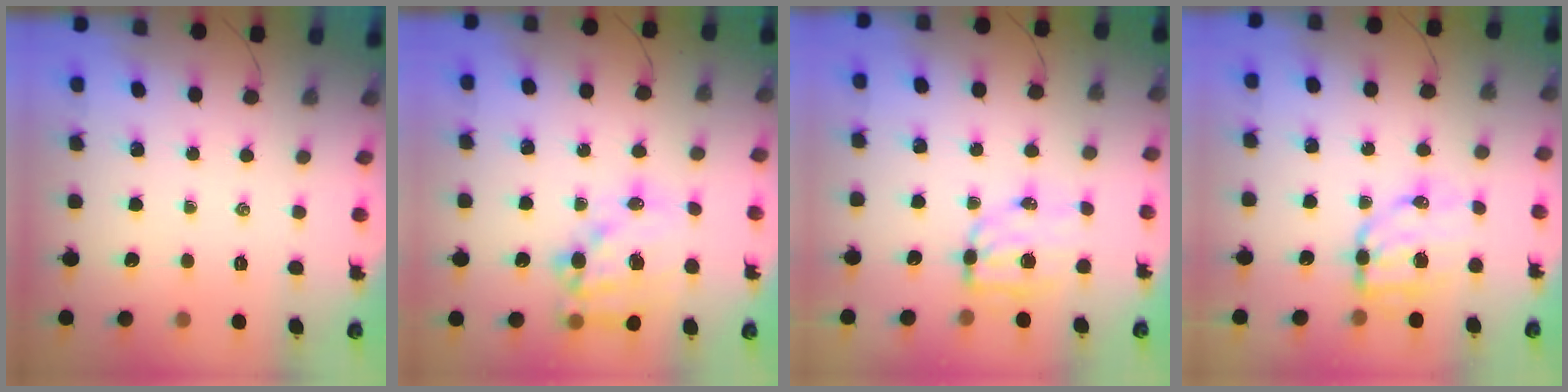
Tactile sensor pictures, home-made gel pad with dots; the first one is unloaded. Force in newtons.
{"total": 16.9, "press": 16.5, "slide": 3.5}
{"total": 8.1, "press": 8.0, "slide": 1.6}
{"total": 9.3, "press": 9.1, "slide": 2.0}